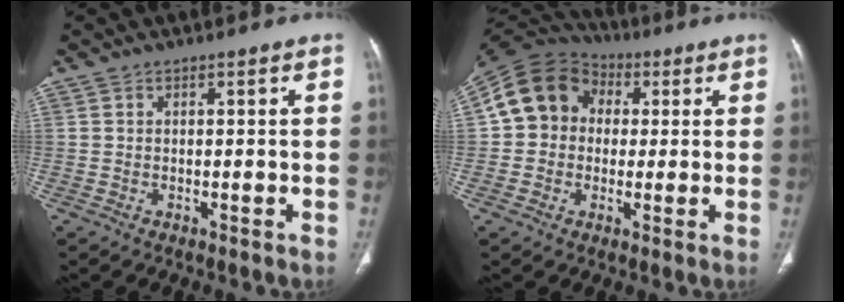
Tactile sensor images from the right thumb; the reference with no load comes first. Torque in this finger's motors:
{"motor_torque": [-0.40, 0.73, 0.80, -0.59, 0.10]}